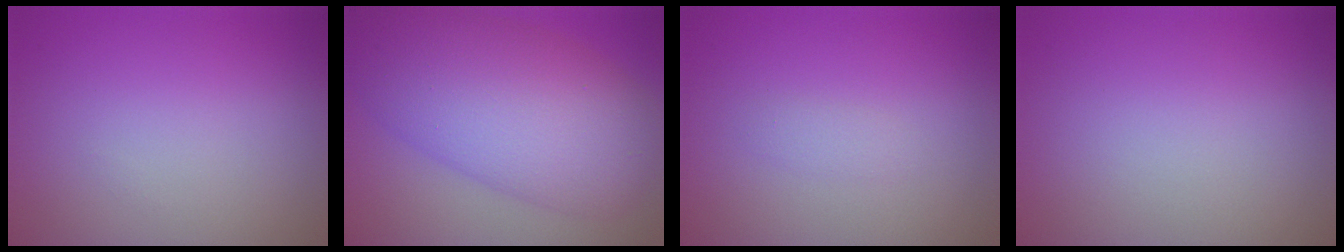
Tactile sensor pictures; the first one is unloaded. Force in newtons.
{"total": 11.5, "press": 11.5, "slide": 0.1}
{"total": 0.8, "press": 0.8, "slide": 0.0}
{"total": 0.0}